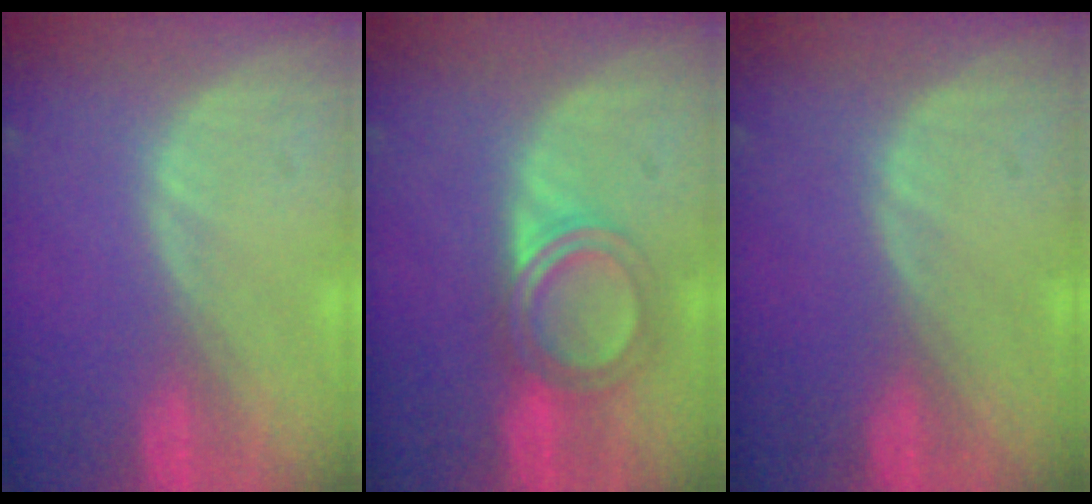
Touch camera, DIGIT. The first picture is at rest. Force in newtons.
{"total": 5.1, "press": 5.0, "slide": 0.7}
{"total": 0.0}